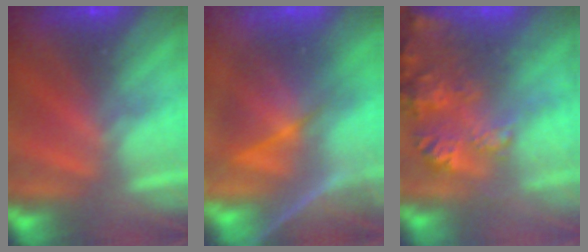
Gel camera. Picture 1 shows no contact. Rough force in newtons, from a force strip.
{"total": 7.1}
{"total": 9.0}